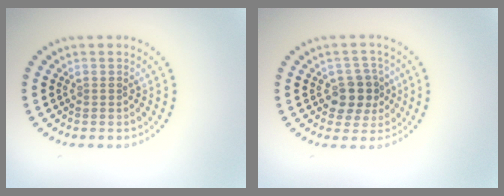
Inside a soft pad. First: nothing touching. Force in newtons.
{"total": 3.6, "press": 3.3, "slide": 1.3}